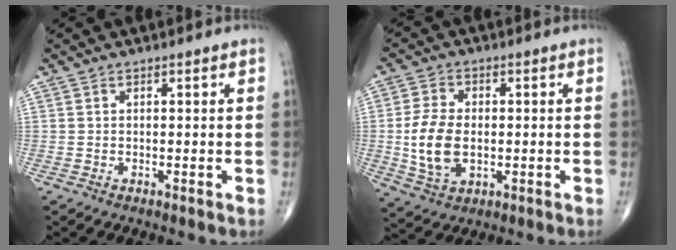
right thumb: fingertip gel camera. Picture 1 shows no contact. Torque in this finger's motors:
{"motor_torque": [-0.42, 0.53, 1.01, 0.04, 0.29]}